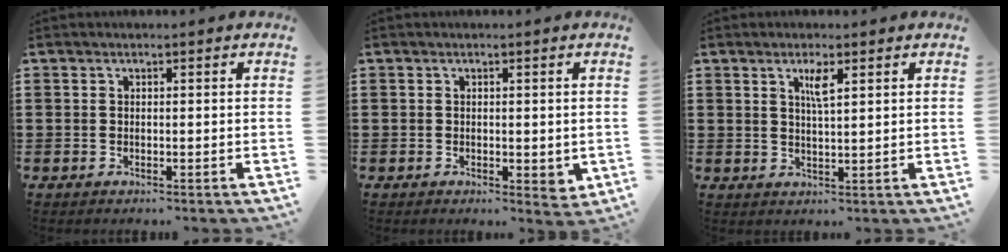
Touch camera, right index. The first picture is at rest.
{"total": 1.5, "force": [0.2, 1.0, 1.0], "torque": [-0.019, 0.006, 0.003]}
{"total": 2.8, "force": [1.4, 0.4, 2.4], "torque": [-0.044, -0.001, 0.020]}